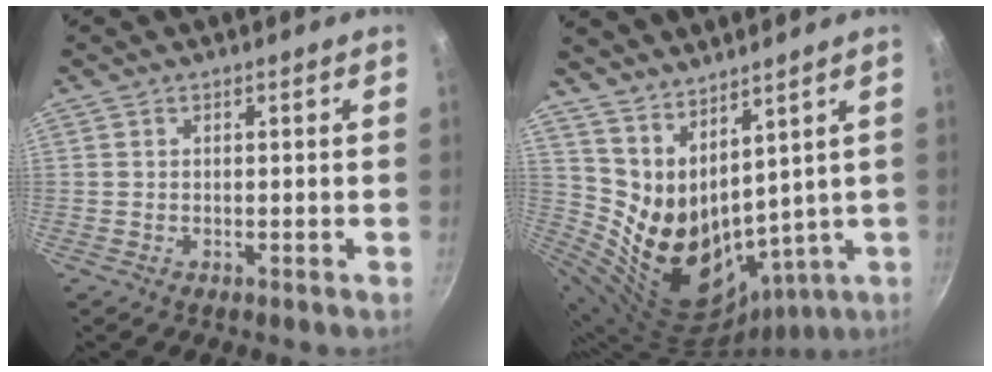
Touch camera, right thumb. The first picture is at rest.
{"total": 14.4, "force": [7.1, 7.8, 9.8], "torque": [-0.157, -0.070, 0.160]}